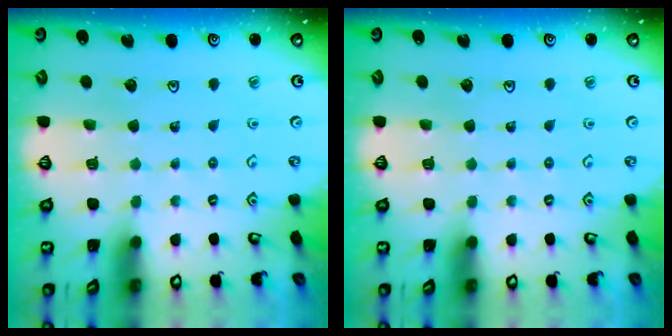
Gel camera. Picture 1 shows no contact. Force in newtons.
{"total": 0.0}